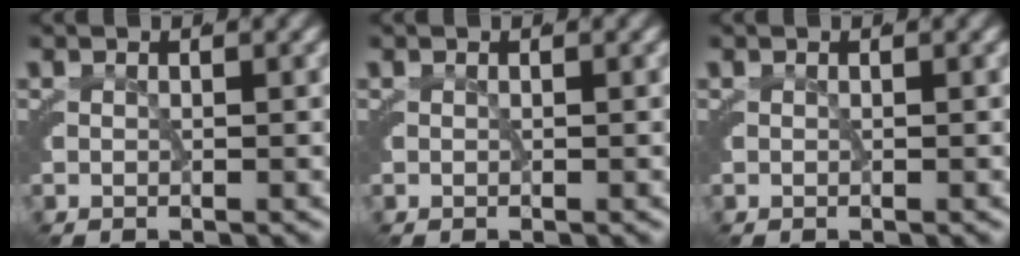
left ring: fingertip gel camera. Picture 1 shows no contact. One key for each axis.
{"total": 0.0}
{"total": 0.0}